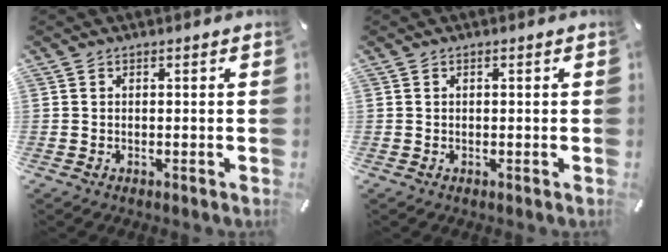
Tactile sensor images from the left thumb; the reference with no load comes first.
{"total": 0.0}